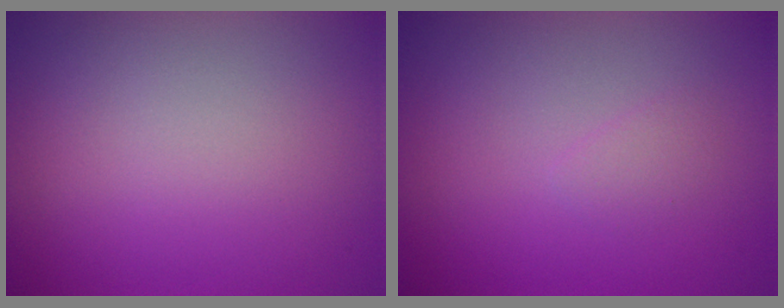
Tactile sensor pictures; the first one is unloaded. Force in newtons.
{"total": 0.8, "press": 0.8, "slide": 0.0}